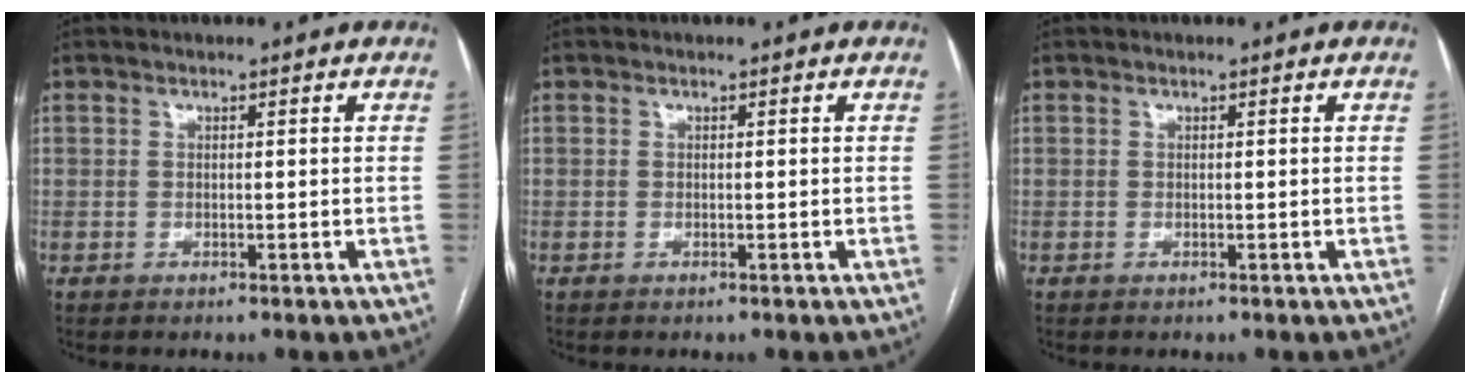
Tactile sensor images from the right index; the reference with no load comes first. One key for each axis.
{"total": 0.0}
{"total": 0.0}